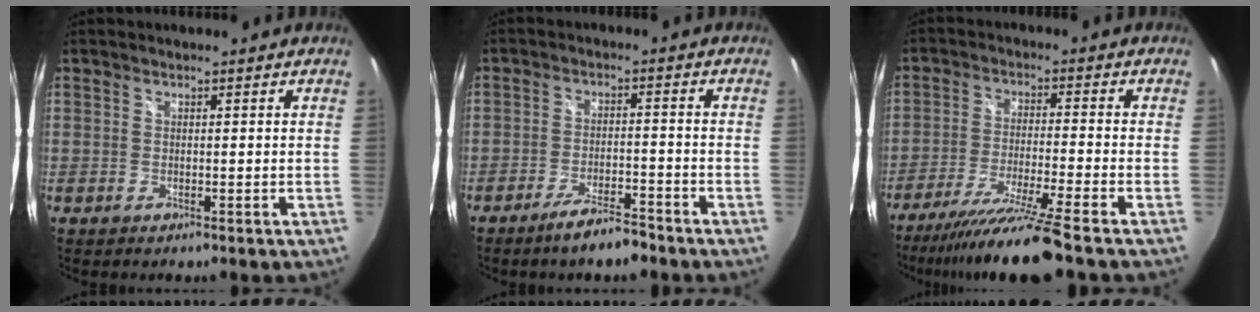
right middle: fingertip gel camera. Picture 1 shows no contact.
{"total": 6.6, "force": [-5.3, 1.1, 3.9], "torque": [-0.083, -0.001, -0.086]}
{"total": 13.5, "force": [-11.2, -1.8, 7.4], "torque": [-0.152, -0.025, -0.193]}